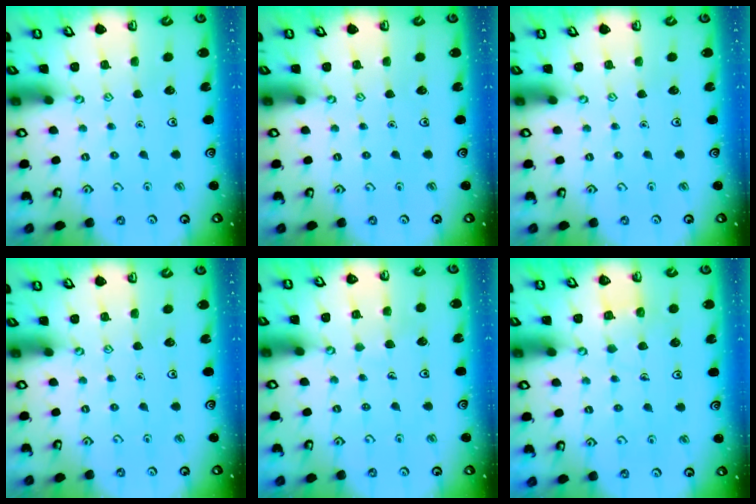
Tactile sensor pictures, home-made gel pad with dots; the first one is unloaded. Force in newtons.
{"total": 0.0}
{"total": 0.0}
{"total": 0.0}
{"total": 3.3, "press": 3.3, "slide": 0.2}
{"total": 5.4, "press": 5.4, "slide": 0.4}